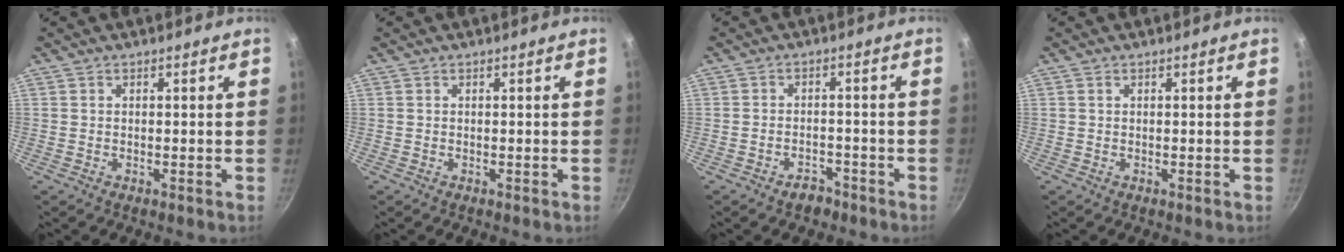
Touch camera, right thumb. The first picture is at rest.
{"total": 0.0}
{"total": 2.9, "force": [-2.3, 1.5, 1.1], "torque": [-0.013, 0.017, -0.032]}
{"total": 0.0}